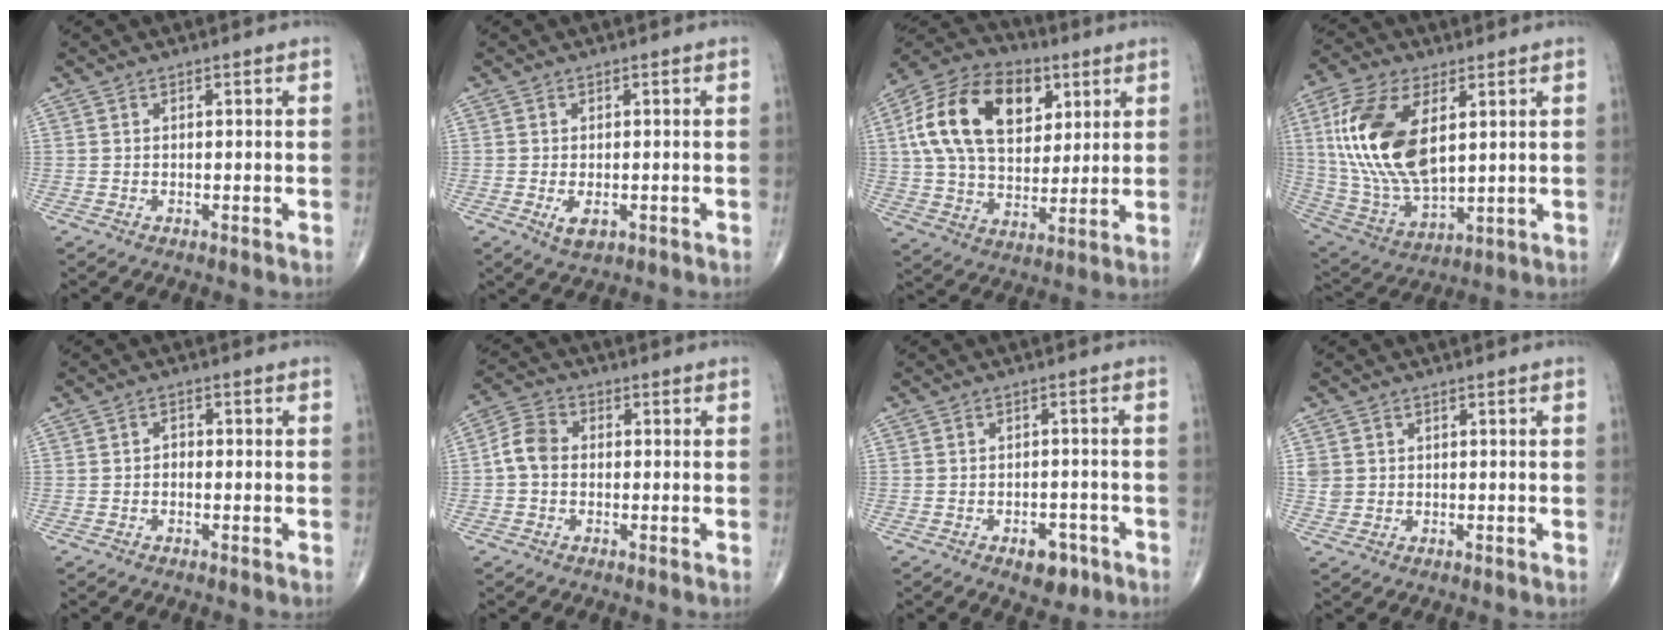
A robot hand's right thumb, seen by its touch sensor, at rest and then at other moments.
{"total": 3.1, "force": [-0.9, 1.6, 2.4], "torque": [-0.042, -0.006, -0.010]}
{"total": 21.7, "force": [6.7, 13.9, 15.3], "torque": [-0.260, -0.002, 0.112]}
{"total": 20.2, "force": [4.8, 10.5, 16.6], "torque": [-0.338, -0.020, 0.097]}
{"total": 1.5, "force": [-0.3, 1.1, 0.9], "torque": [-0.006, 0.007, -0.010]}
{"total": 5.4, "force": [-0.5, 4.2, 3.4], "torque": [-0.057, 0.017, -0.023]}
{"total": 5.1, "force": [-2.8, 3.0, 3.0], "torque": [-0.023, 0.016, -0.035]}
{"total": 2.5, "force": [0.4, 2.3, 0.9], "torque": [-0.010, 0.003, 0.014]}